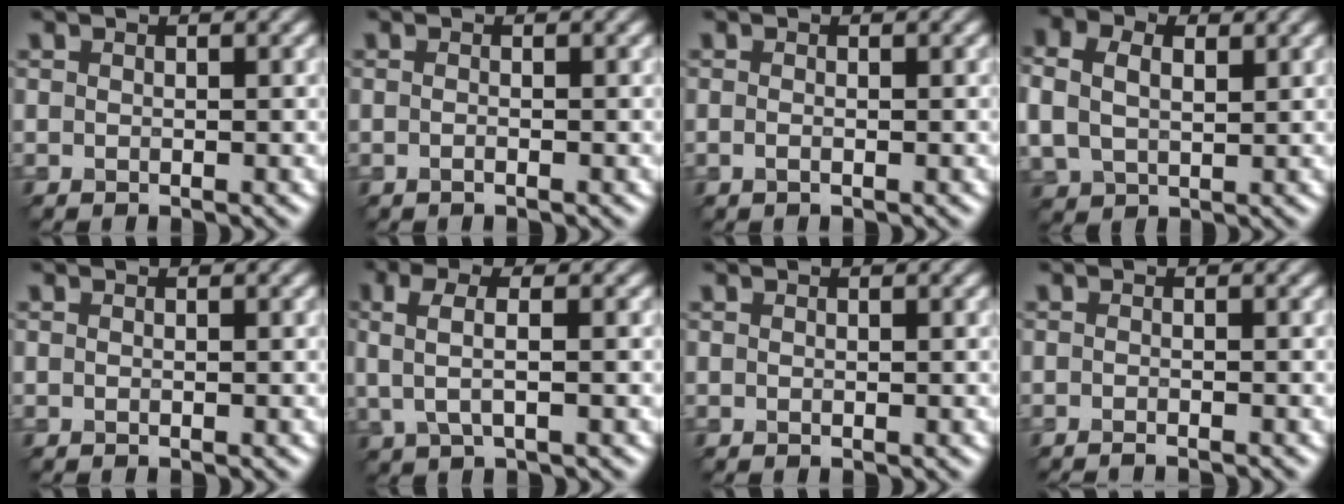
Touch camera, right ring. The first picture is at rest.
{"total": 0.7, "force": [-0.3, 0.2, 0.5], "torque": [-0.010, -0.003, -0.008]}
{"total": 0.6, "force": [-0.2, 0.2, 0.5], "torque": [-0.012, -0.005, -0.006]}
{"total": 5.6, "force": [1.5, 4.1, 3.5], "torque": [-0.088, 0.005, 0.018]}
{"total": 0.0}
{"total": 3.0, "force": [0.4, 1.0, 2.8], "torque": [-0.060, 0.002, 0.008]}
{"total": 0.0}
{"total": 1.7, "force": [-1.3, 0.4, 1.0], "torque": [0.000, -0.001, -0.022]}